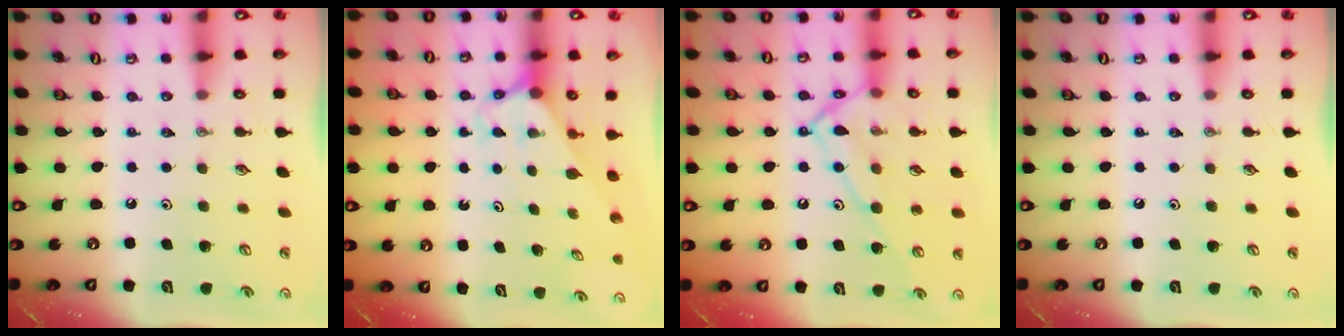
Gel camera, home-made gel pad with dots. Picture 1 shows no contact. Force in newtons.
{"total": 2.5, "press": 2.4, "slide": 0.2}
{"total": 14.7, "press": 14.6, "slide": 1.2}
{"total": 0.0}